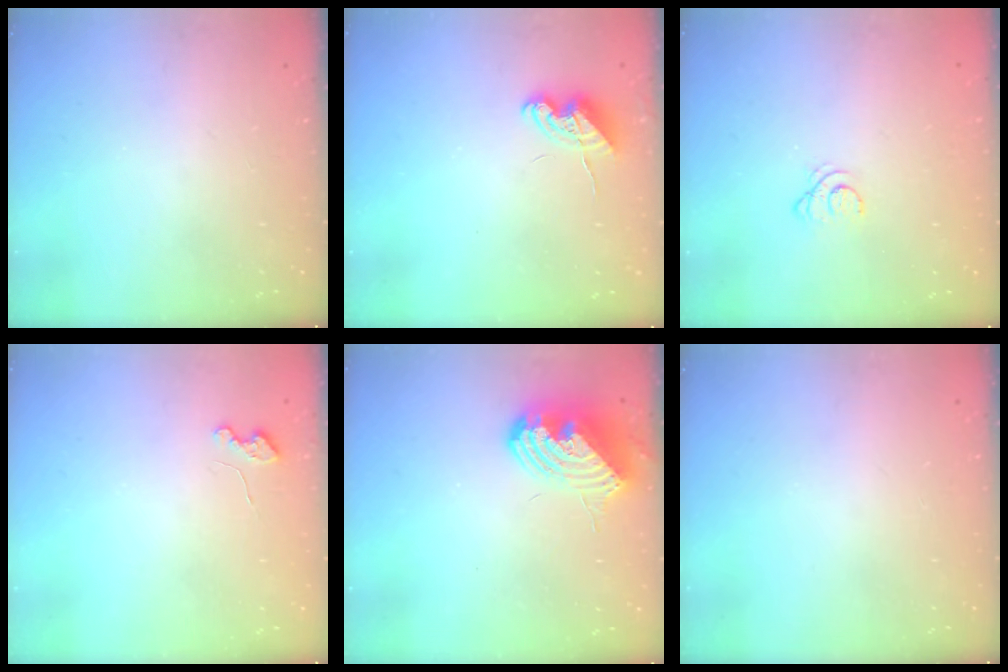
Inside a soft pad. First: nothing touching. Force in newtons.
{"total": 6.9, "press": 6.8, "slide": 1.0}
{"total": 2.2, "press": 2.2, "slide": 0.2}
{"total": 3.6, "press": 3.6, "slide": 0.4}
{"total": 12.9, "press": 12.8, "slide": 1.7}
{"total": 0.0}